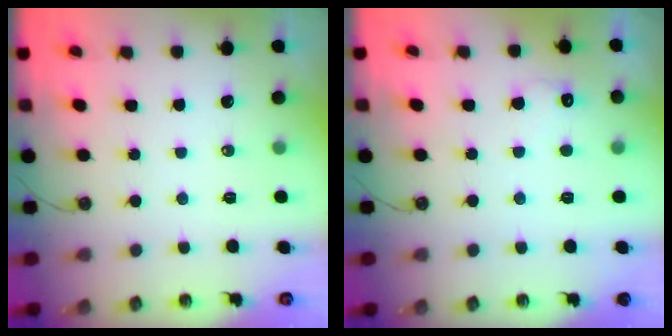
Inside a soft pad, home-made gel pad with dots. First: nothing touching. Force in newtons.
{"total": 5.7, "press": 5.6, "slide": 1.2}